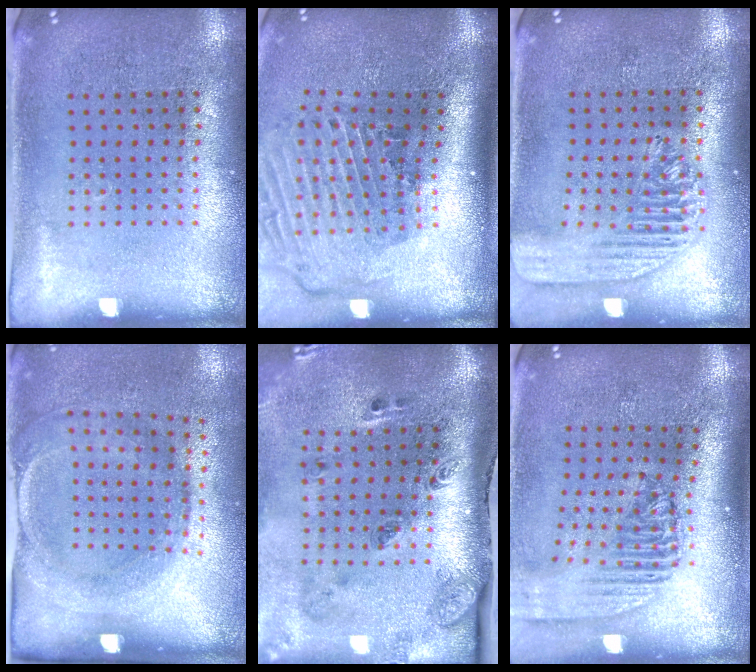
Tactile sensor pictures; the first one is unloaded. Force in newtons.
{"total": 2.9, "press": 2.0, "slide": 2.2}
{"total": 1.8, "press": 1.7, "slide": 0.7}
{"total": 1.8, "press": 1.2, "slide": 1.4}
{"total": 3.4, "press": 2.0, "slide": 2.7}
{"total": 2.3, "press": 1.7, "slide": 1.5}